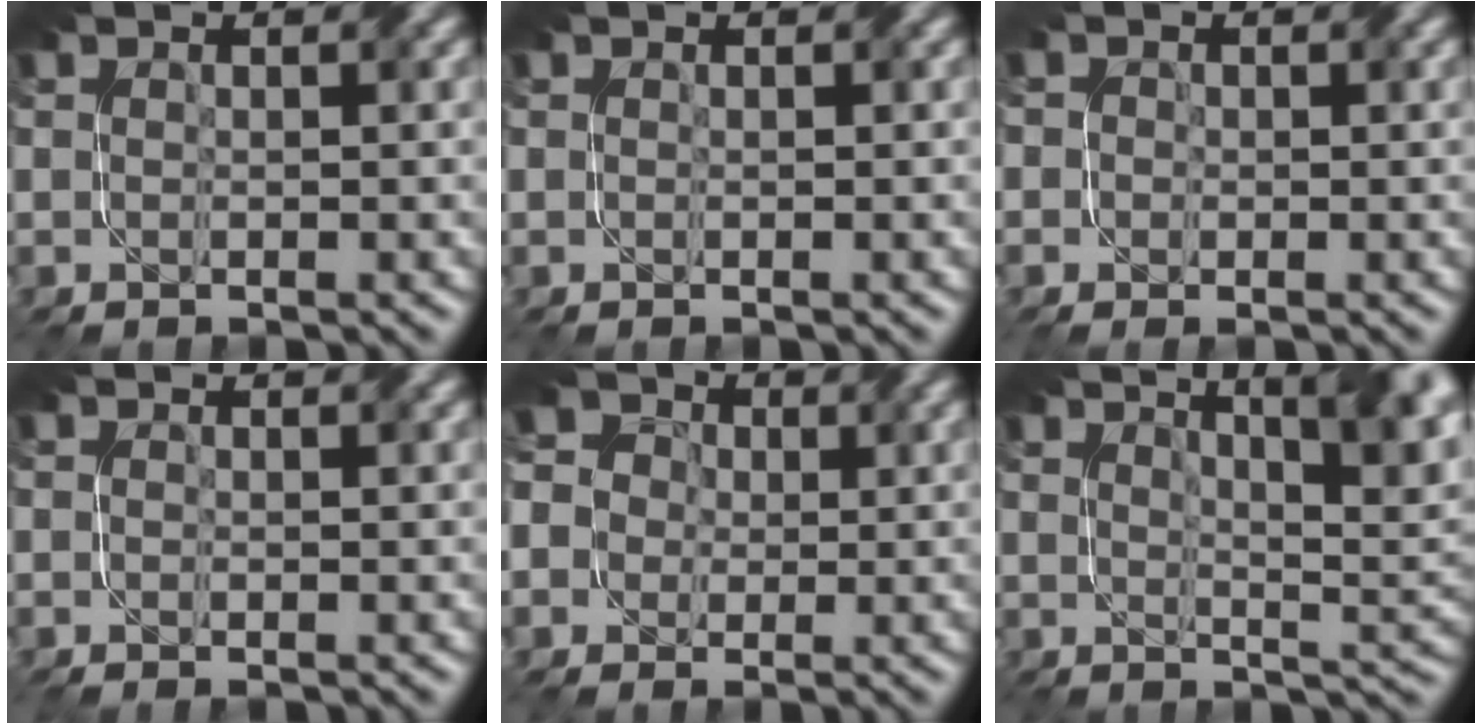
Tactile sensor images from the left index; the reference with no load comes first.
{"total": 0.0}
{"total": 1.7, "force": [-0.2, 1.5, 0.7], "torque": [-0.012, 0.003, -0.002]}
{"total": 0.8, "force": [-0.4, 0.4, 0.5], "torque": [-0.012, -0.003, -0.004]}
{"total": 7.1, "force": [-0.3, 6.6, 2.6], "torque": [-0.068, 0.028, -0.040]}
{"total": 10.2, "force": [5.5, 3.3, 8.0], "torque": [-0.066, 0.025, 0.064]}